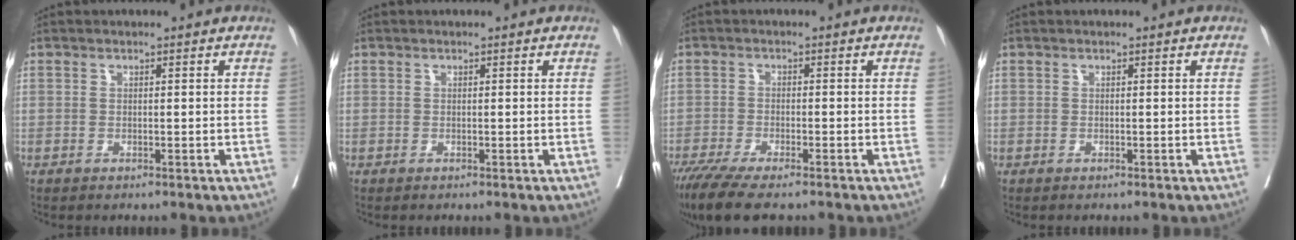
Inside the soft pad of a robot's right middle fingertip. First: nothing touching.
{"total": 0.0}
{"total": 8.9, "force": [-7.1, 1.4, 5.3], "torque": [-0.086, -0.020, -0.118]}
{"total": 0.0}